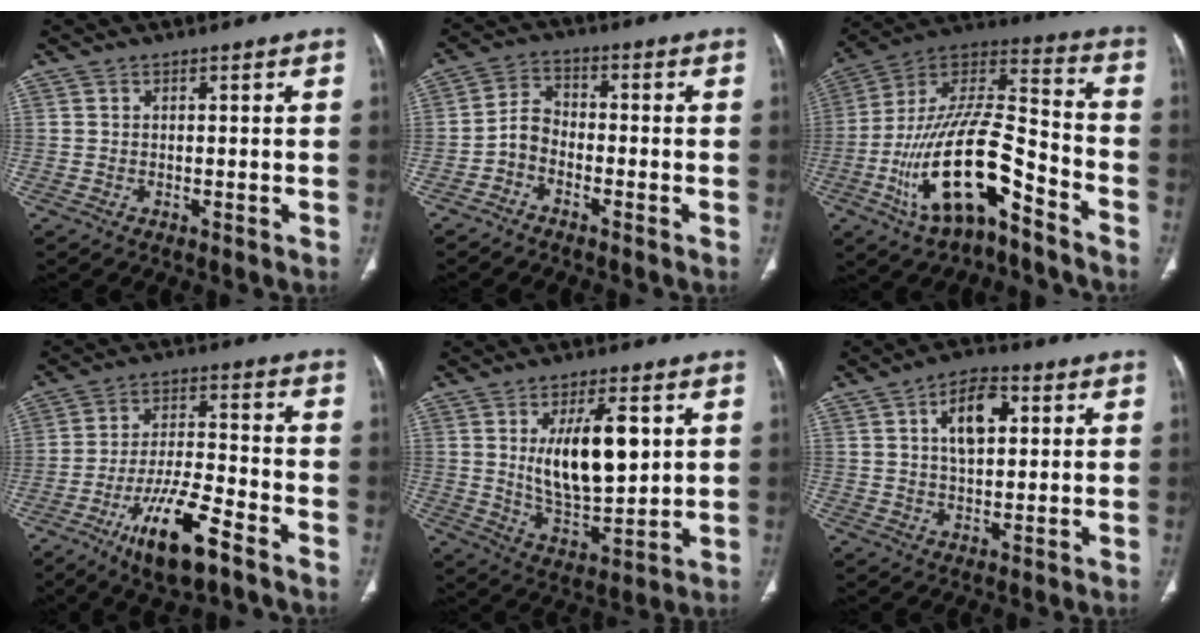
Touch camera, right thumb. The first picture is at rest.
{"total": 4.4, "force": [-2.3, 2.9, 2.4], "torque": [-0.038, 0.025, -0.056]}
{"total": 20.9, "force": [-10.4, 8.0, 16.2], "torque": [-0.290, 0.081, -0.184]}
{"total": 13.8, "force": [-8.2, 3.9, 10.4], "torque": [-0.186, 0.041, -0.142]}
{"total": 14.7, "force": [3.3, 6.3, 12.8], "torque": [-0.196, -0.027, 0.065]}
{"total": 9.1, "force": [2.7, 4.8, 7.2], "torque": [-0.102, 0.004, 0.041]}